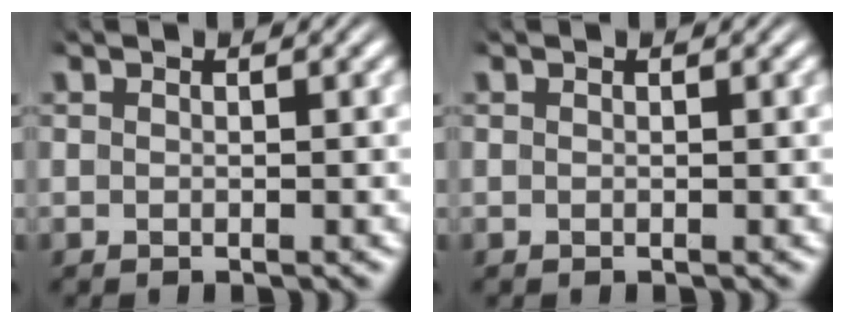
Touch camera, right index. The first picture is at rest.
{"total": 0.0}